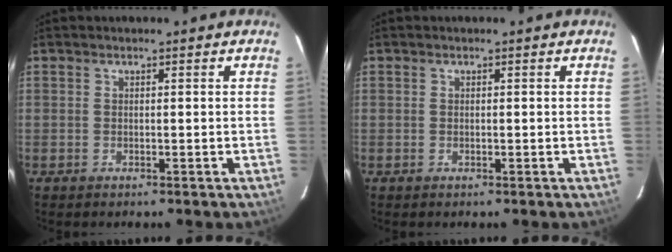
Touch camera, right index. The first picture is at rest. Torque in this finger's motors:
{"motor_torque": [-0.33, 0.05, -0.11, -0.01]}